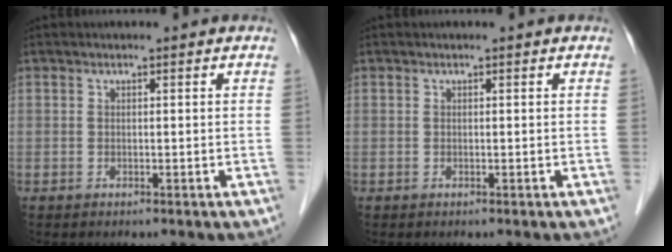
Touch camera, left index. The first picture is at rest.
{"total": 0.0}